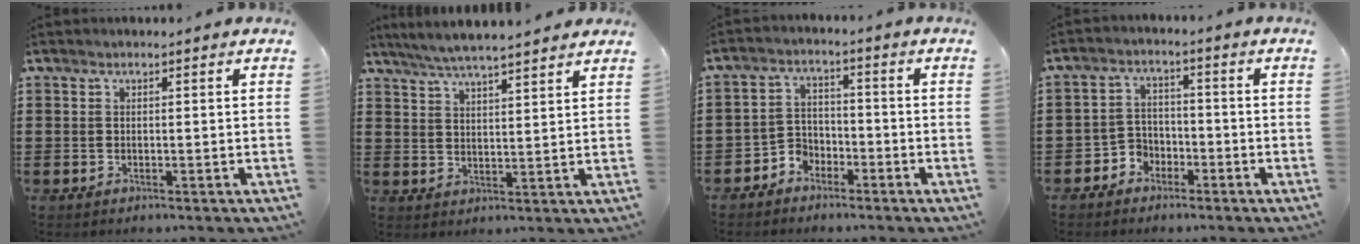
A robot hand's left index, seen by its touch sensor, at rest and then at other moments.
{"total": 5.0, "force": [4.6, 0.0, 1.8], "torque": [-0.050, -0.018, 0.082]}
{"total": 3.8, "force": [-3.2, 2.1, 0.2], "torque": [-0.015, 0.009, -0.068]}
{"total": 3.7, "force": [-2.7, 2.5, 0.4], "torque": [-0.019, 0.009, -0.059]}